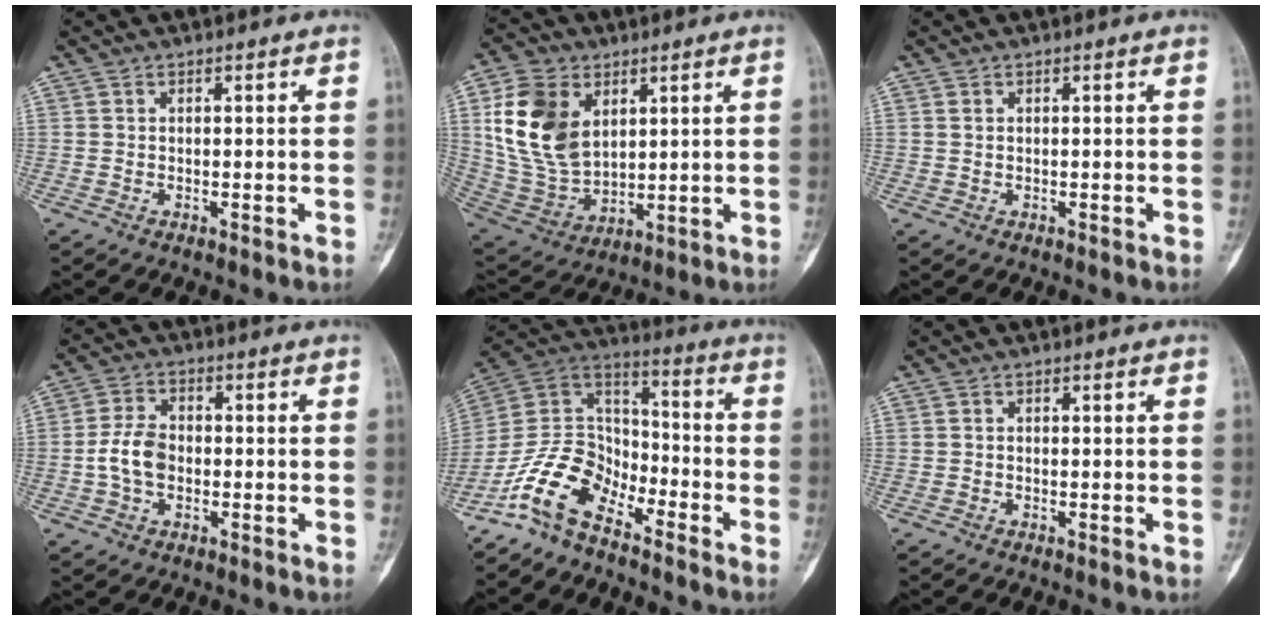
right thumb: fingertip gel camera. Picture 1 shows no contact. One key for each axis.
{"total": 16.0, "fx": 4.8, "fy": 10.8, "fz": 10.8, "tx": -0.194, "ty": -0.020, "tz": 0.107}
{"total": 0.6, "fx": 0.2, "fy": 0.4, "fz": 0.4, "tx": -0.011, "ty": -0.001, "tz": 0.008}
{"total": 6.7, "fx": -1.1, "fy": 4.6, "fz": 4.8, "tx": -0.088, "ty": 0.018, "tz": -0.026}
{"total": 12.6, "fx": -8.8, "fy": 6.6, "fz": 6.0, "tx": -0.104, "ty": 0.087, "tz": -0.183}
{"total": 0.0}